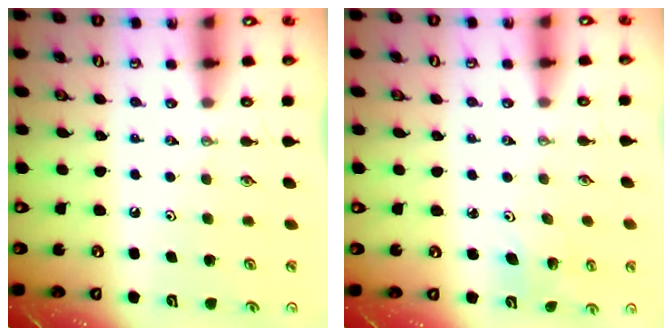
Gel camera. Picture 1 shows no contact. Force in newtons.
{"total": 2.8, "press": 2.4, "slide": 1.5}